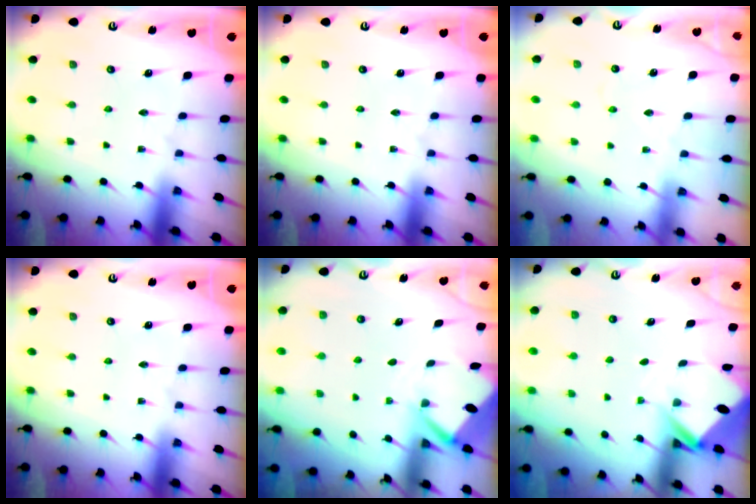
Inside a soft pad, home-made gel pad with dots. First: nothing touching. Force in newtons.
{"total": 0.0}
{"total": 2.6, "press": 2.5, "slide": 0.5}
{"total": 0.0}
{"total": 2.6, "press": 2.6, "slide": 0.0}
{"total": 2.5, "press": 2.5, "slide": 0.1}